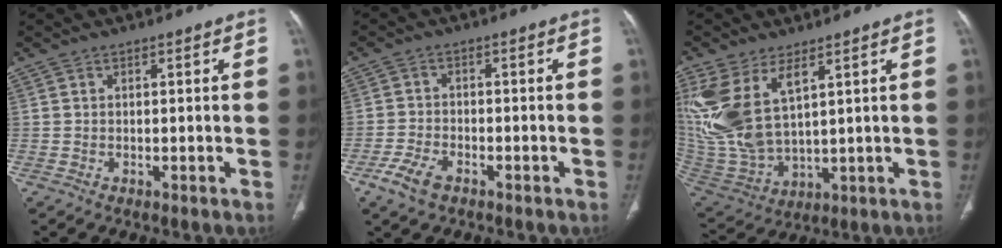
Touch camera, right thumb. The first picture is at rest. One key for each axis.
{"total": 5.3, "fx": -3.2, "fy": 2.7, "fz": 3.2, "tx": -0.072, "ty": 0.010, "tz": -0.060}
{"total": 16.5, "fx": 6.4, "fy": 8.2, "fz": 12.8, "tx": -0.282, "ty": -0.021, "tz": 0.149}